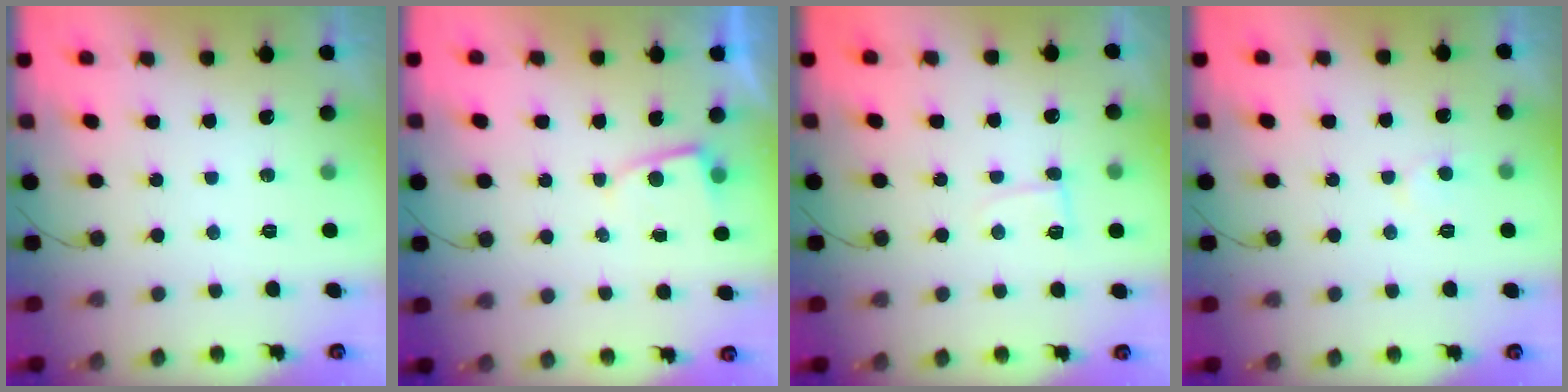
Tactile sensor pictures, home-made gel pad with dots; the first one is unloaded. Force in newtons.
{"total": 2.0, "press": 2.0, "slide": 0.2}
{"total": 3.4, "press": 3.4, "slide": 0.4}
{"total": 3.6, "press": 3.6, "slide": 0.2}